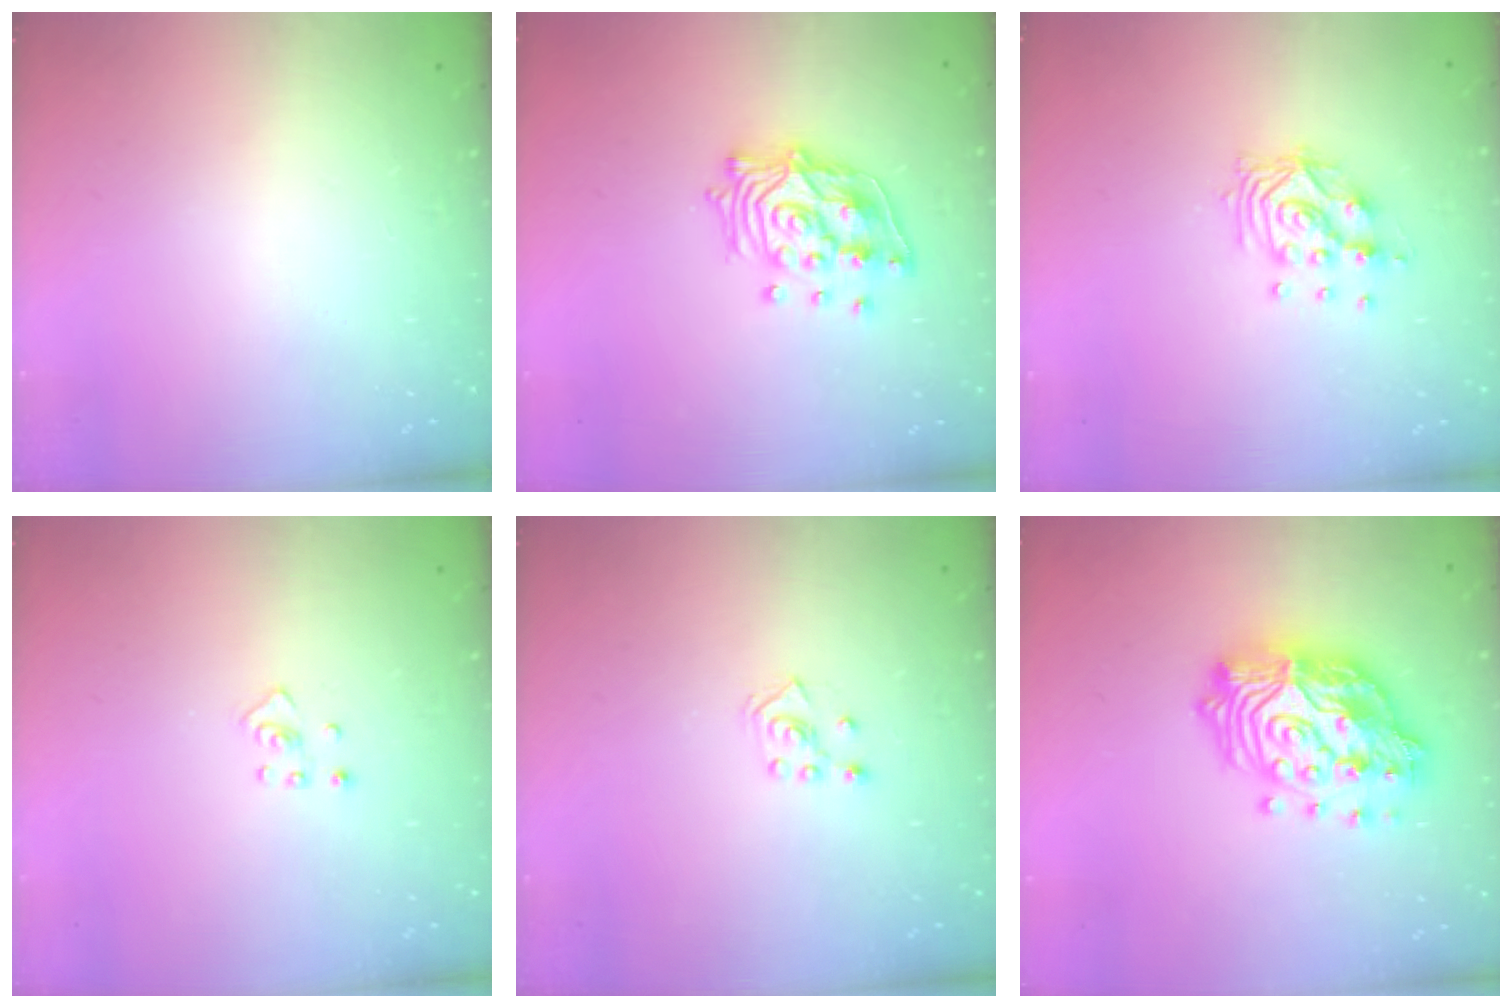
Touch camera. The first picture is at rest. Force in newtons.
{"total": 13.8, "press": 13.7, "slide": 1.6}
{"total": 9.8, "press": 9.8, "slide": 0.7}
{"total": 2.4, "press": 2.3, "slide": 0.4}
{"total": 2.8, "press": 2.7, "slide": 0.5}
{"total": 20.2, "press": 20.1, "slide": 2.1}